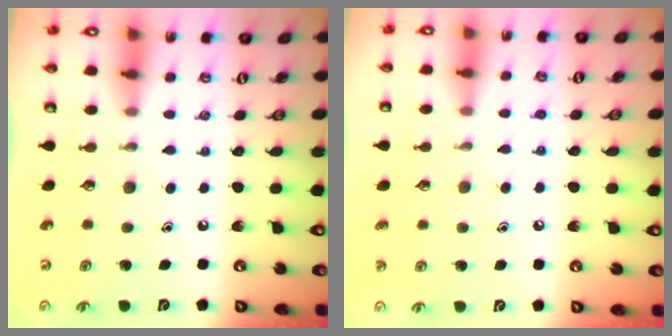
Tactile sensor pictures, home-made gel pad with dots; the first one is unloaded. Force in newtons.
{"total": 6.3, "press": 6.3, "slide": 0.7}